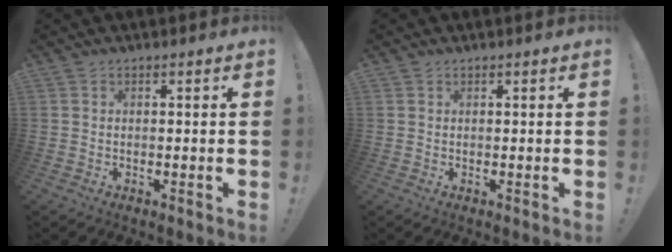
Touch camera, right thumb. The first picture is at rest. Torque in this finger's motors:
{"motor_torque": [-0.13, -0.11, -0.19, 0.10, -0.01]}